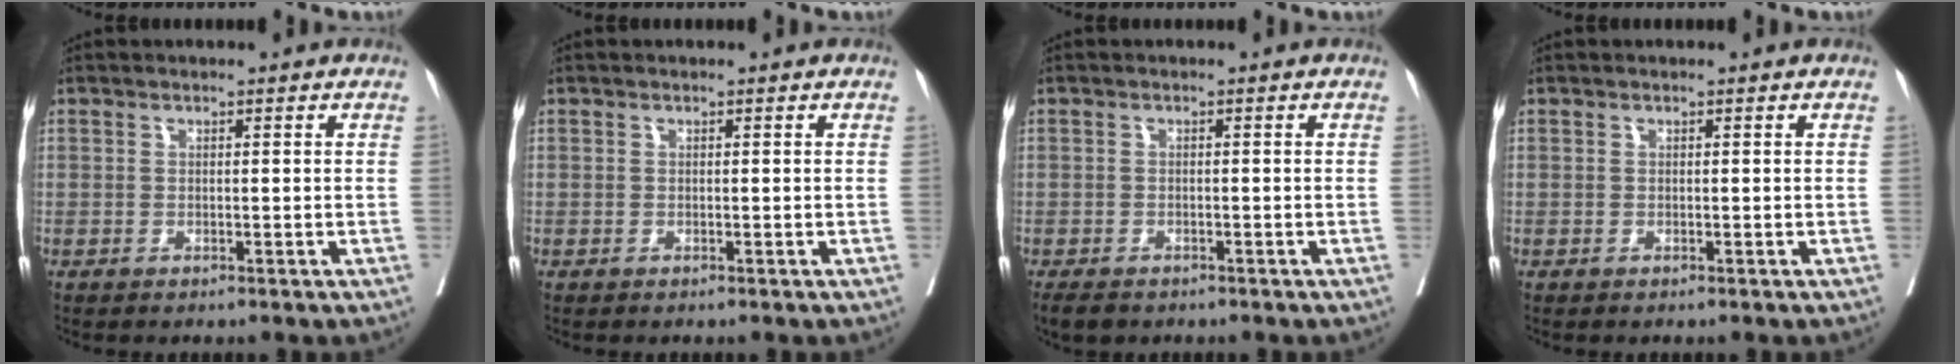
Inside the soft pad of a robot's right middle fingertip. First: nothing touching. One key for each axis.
{"total": 0.0}
{"total": 3.0, "fx": -2.4, "fy": 1.4, "fz": 1.2, "tx": -0.018, "ty": -0.004, "tz": -0.035}
{"total": 0.0}